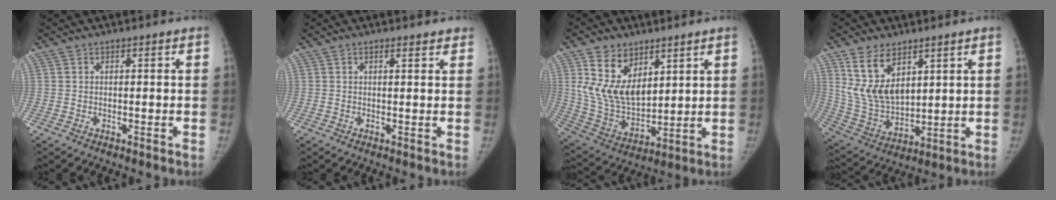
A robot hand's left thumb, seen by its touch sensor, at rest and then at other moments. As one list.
[{"total": 1.2, "force": [0.9, 0.3, 0.7], "torque": [-0.010, -0.004, 0.013]}, {"total": 14.2, "force": [6.5, 8.7, 9.1], "torque": [-0.141, -0.038, 0.146]}, {"total": 12.9, "force": [6.5, 7.3, 8.5], "torque": [-0.140, -0.030, 0.147]}]